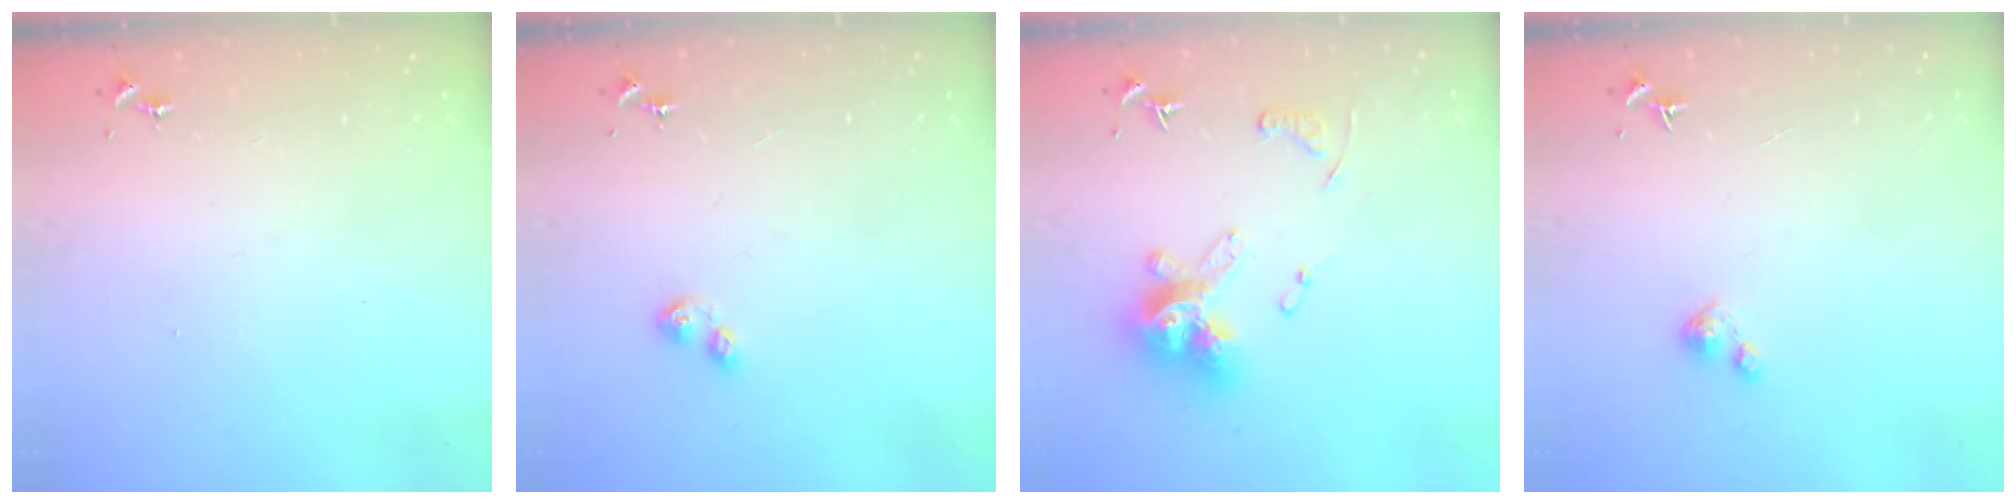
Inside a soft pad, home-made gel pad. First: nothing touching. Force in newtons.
{"total": 4.8, "press": 4.8, "slide": 0.7}
{"total": 14.8, "press": 14.7, "slide": 1.5}
{"total": 3.0, "press": 3.0, "slide": 0.2}